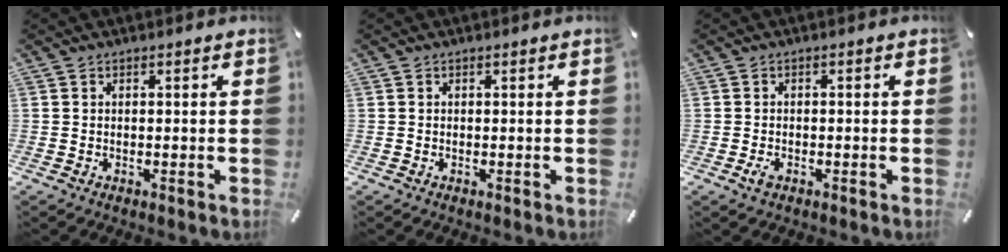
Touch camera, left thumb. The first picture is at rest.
{"total": 0.0}
{"total": 2.1, "force": [-1.0, 1.1, 1.5], "torque": [-0.041, -0.001, -0.023]}